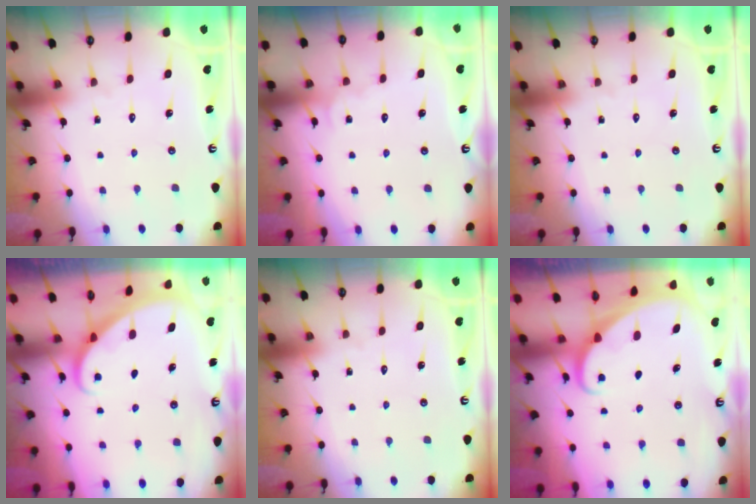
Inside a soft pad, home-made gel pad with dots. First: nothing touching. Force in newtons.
{"total": 3.8, "press": 3.8, "slide": 0.4}
{"total": 0.0}
{"total": 2.1, "press": 2.1, "slide": 0.1}
{"total": 0.0}
{"total": 1.9, "press": 1.9, "slide": 0.1}